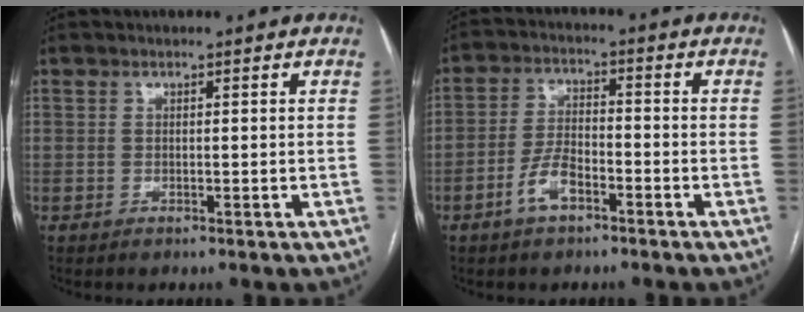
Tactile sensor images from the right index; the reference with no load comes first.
{"total": 5.7, "force": [-3.2, 2.4, 4.0], "torque": [-0.087, 0.008, -0.061]}